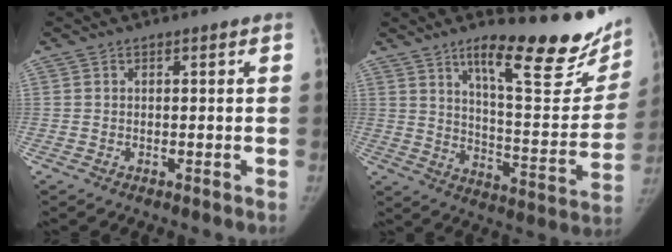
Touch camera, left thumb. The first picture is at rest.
{"total": 24.0, "force": [16.2, 6.7, 16.5], "torque": [-0.182, -0.098, 0.237]}